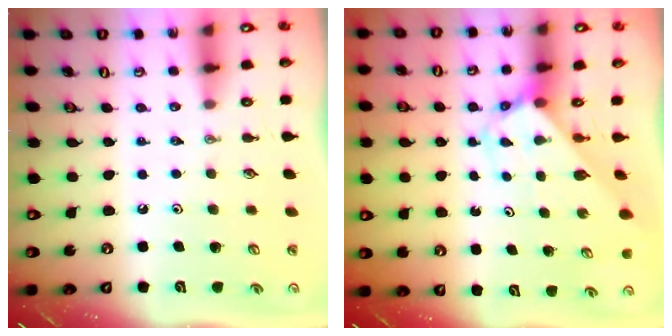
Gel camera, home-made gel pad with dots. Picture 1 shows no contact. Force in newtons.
{"total": 2.8, "press": 2.8, "slide": 0.2}